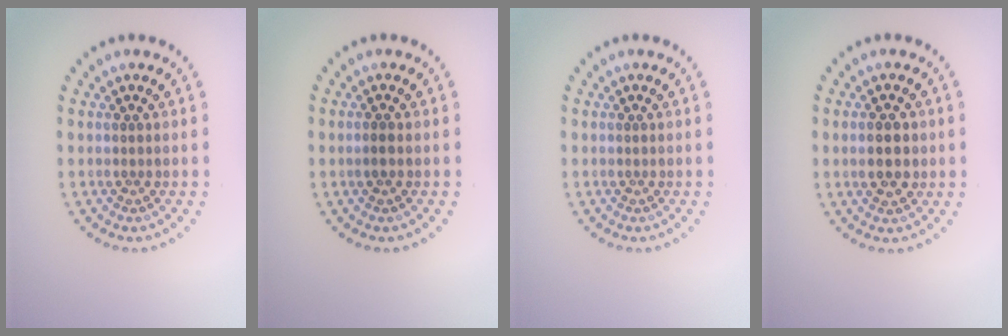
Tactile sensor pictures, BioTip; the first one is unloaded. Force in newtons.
{"total": 0.8, "press": 0.7, "slide": 0.2}
{"total": 0.0}
{"total": 2.4, "press": 2.4, "slide": 0.2}